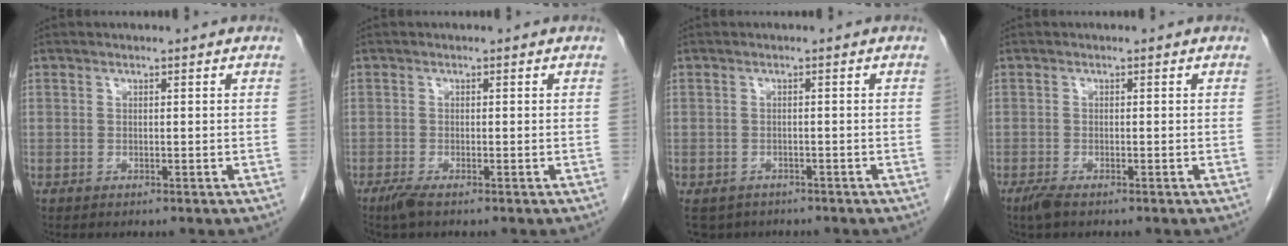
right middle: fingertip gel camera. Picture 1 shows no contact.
{"total": 1.9, "force": [-1.3, 0.2, 1.3], "torque": [-0.035, -0.007, -0.028]}
{"total": 5.5, "force": [-4.3, 3.3, 1.3], "torque": [-0.021, -0.002, -0.061]}
{"total": 1.9, "force": [-1.3, 0.4, 1.2], "torque": [-0.033, -0.006, -0.026]}